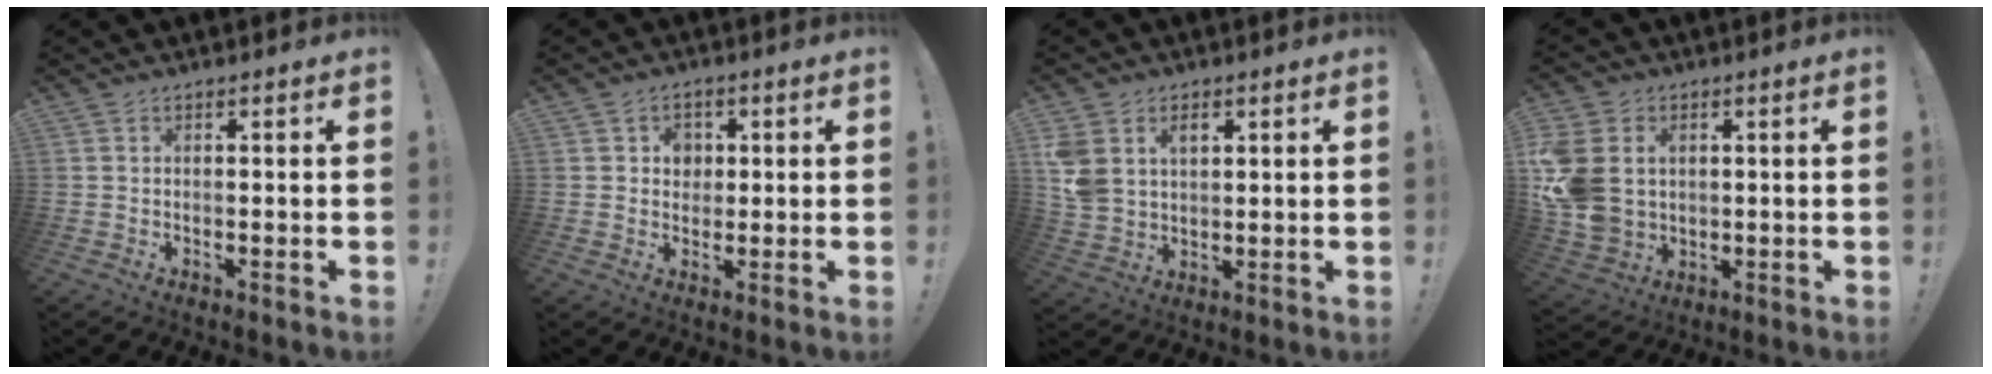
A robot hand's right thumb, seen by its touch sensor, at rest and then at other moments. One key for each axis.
{"total": 4.6, "fx": 1.0, "fy": 4.2, "fz": 1.6, "tx": -0.008, "ty": -0.004, "tz": 0.013}
{"total": 7.6, "fx": 3.3, "fy": 5.8, "fz": 3.6, "tx": -0.066, "ty": -0.014, "tz": 0.064}
{"total": 13.0, "fx": 2.3, "fy": 10.4, "fz": 7.4, "tx": -0.153, "ty": -0.009, "tz": 0.047}